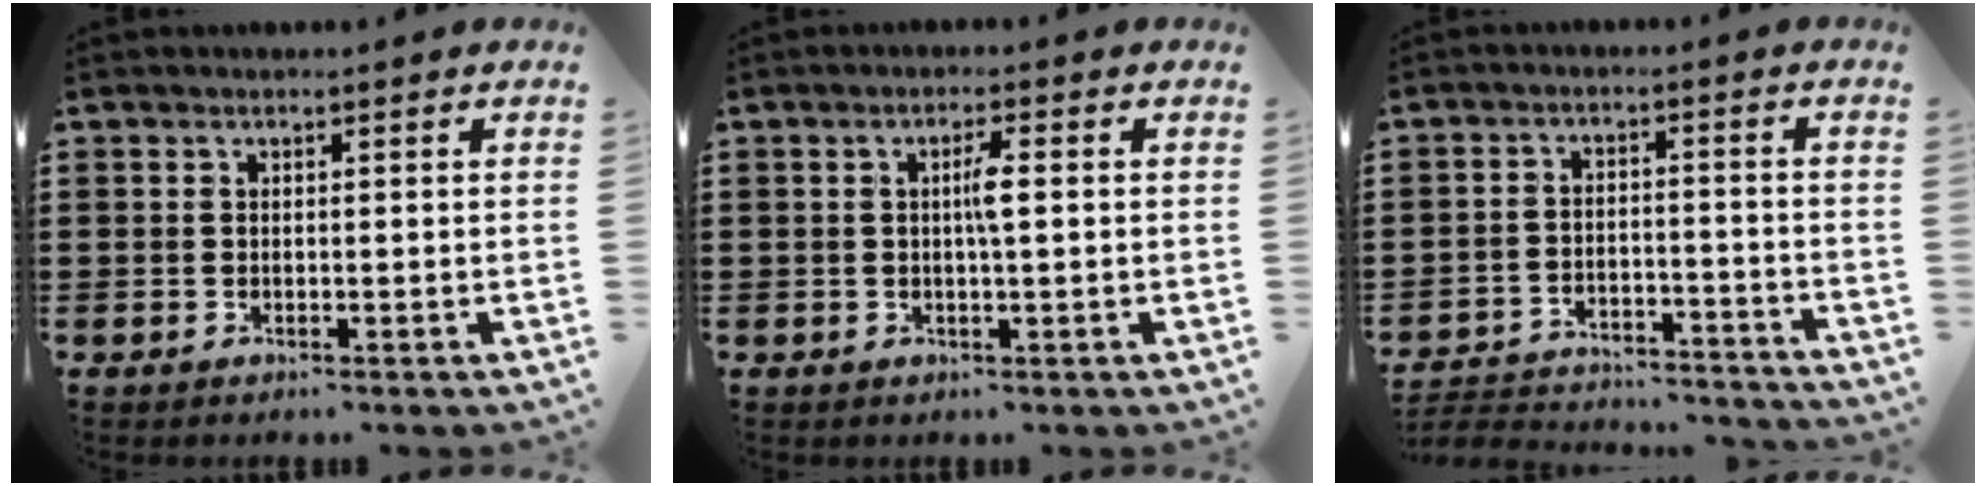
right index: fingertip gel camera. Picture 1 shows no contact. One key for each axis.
{"total": 2.8, "fx": 0.1, "fy": 0.4, "fz": 2.8, "tx": -0.053, "ty": -0.001, "tz": 0.000}
{"total": 4.1, "fx": -4.0, "fy": 0.4, "fz": 0.7, "tx": -0.017, "ty": 0.002, "tz": -0.084}